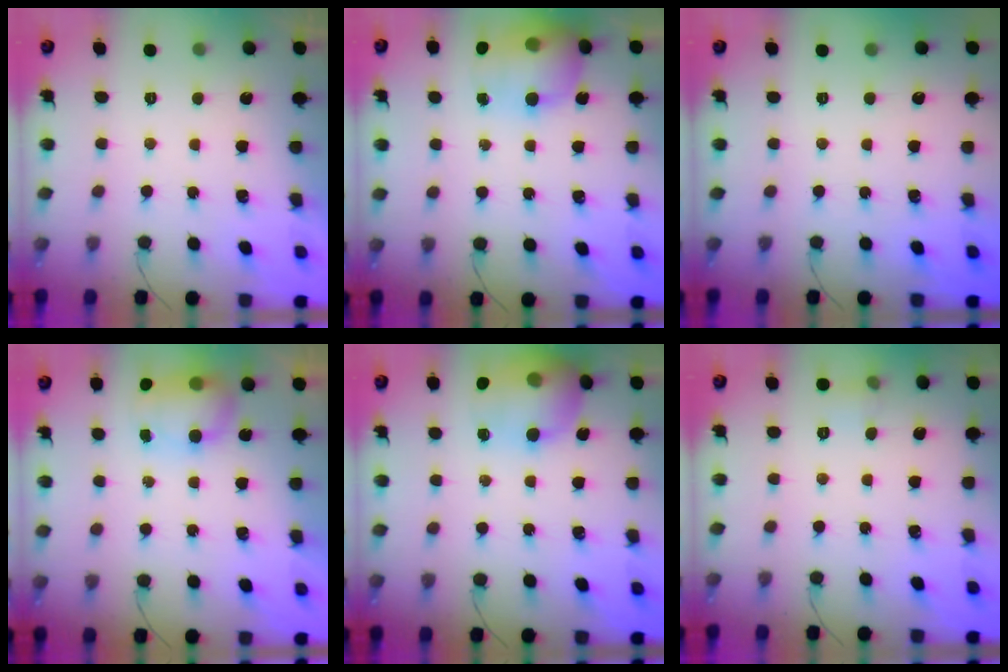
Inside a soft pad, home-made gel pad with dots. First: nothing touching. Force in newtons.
{"total": 14.5, "press": 14.2, "slide": 3.3}
{"total": 0.0}
{"total": 7.4, "press": 7.2, "slide": 1.9}
{"total": 17.0, "press": 16.9, "slide": 1.8}
{"total": 4.7, "press": 4.3, "slide": 1.8}